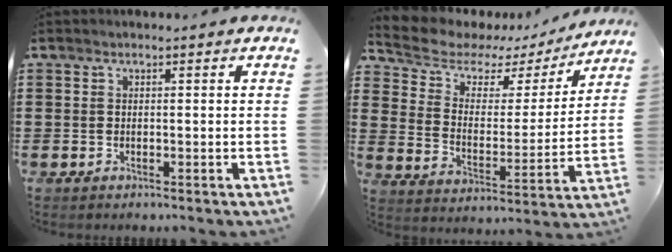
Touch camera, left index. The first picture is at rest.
{"total": 5.3, "force": [4.2, 3.0, 1.1], "torque": [-0.057, -0.023, 0.068]}